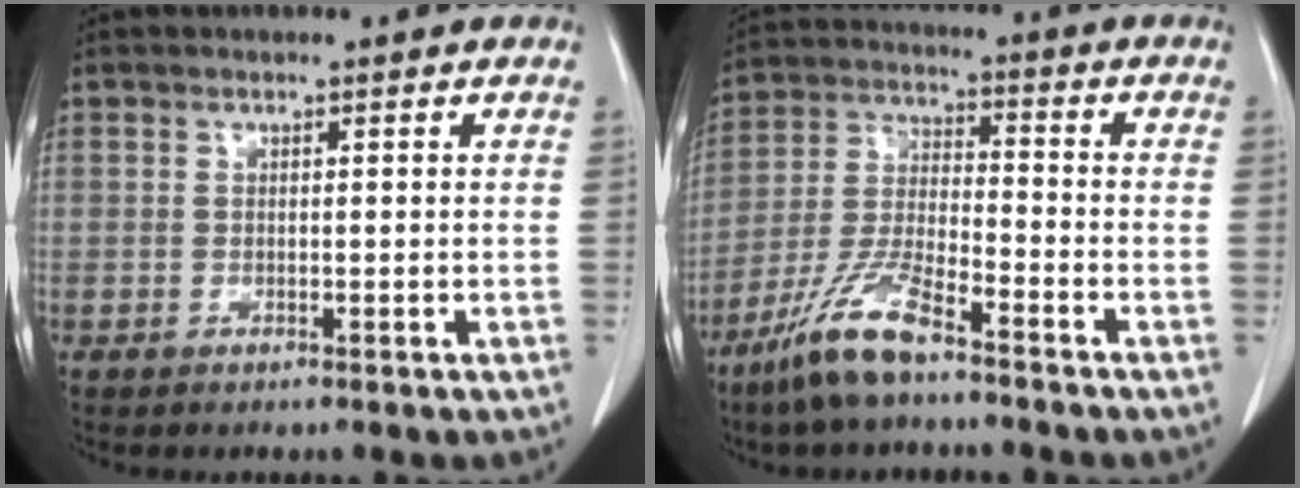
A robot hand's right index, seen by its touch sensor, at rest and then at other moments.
{"total": 10.1, "force": [-7.2, 1.5, 6.9], "torque": [-0.151, -0.019, -0.143]}